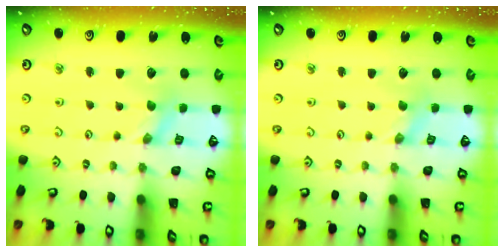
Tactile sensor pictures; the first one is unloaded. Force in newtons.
{"total": 0.0}